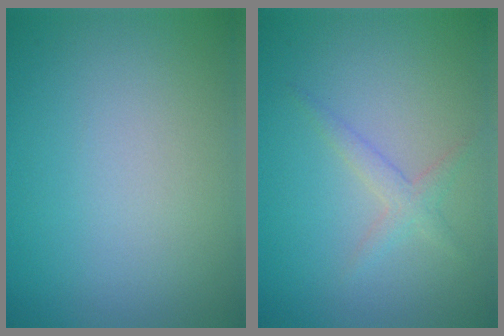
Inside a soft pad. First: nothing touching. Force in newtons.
{"total": 1.6, "press": 1.6, "slide": 0.1}